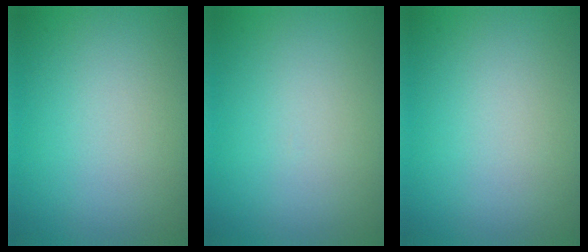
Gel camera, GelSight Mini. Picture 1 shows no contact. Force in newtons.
{"total": 0.0}
{"total": 0.0}